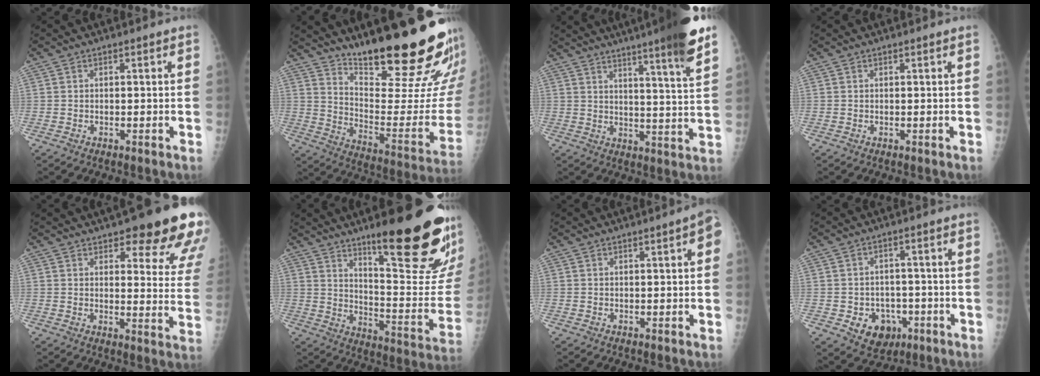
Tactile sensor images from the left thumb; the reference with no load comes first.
{"total": 26.5, "force": [20.6, 3.9, 16.2], "torque": [-0.213, -0.158, 0.298]}
{"total": 16.6, "force": [11.8, 0.5, 11.6], "torque": [-0.151, -0.053, 0.150]}
{"total": 0.0}
{"total": 18.6, "force": [12.7, 5.5, 12.5], "torque": [-0.110, -0.054, 0.142]}
{"total": 26.4, "force": [16.0, 5.4, 20.3], "torque": [-0.241, -0.093, 0.242]}
{"total": 3.2, "force": [0.7, 0.7, 3.0], "torque": [-0.031, 0.006, 0.002]}
{"total": 8.8, "force": [-3.4, 7.1, 4.1], "torque": [-0.031, 0.026, -0.039]}